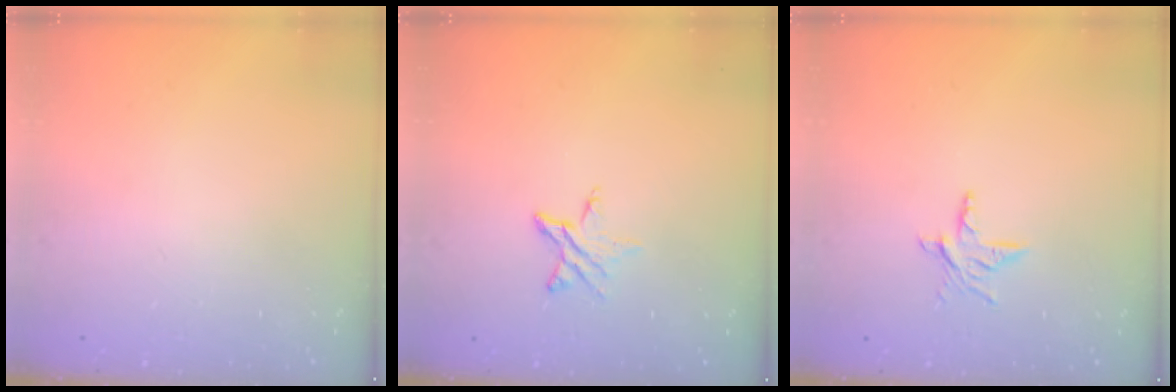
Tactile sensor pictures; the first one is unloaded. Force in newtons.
{"total": 5.6, "press": 5.5, "slide": 0.6}
{"total": 5.2, "press": 5.2, "slide": 0.3}